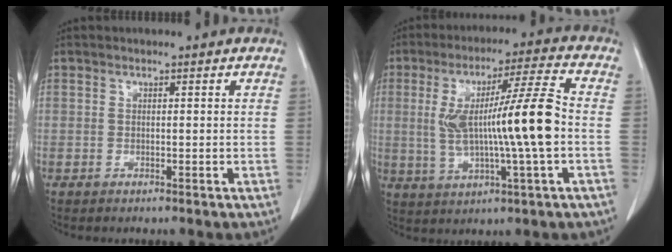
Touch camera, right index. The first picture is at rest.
{"total": 13.8, "force": [-0.4, 0.1, 13.8], "torque": [-0.254, 0.011, -0.006]}